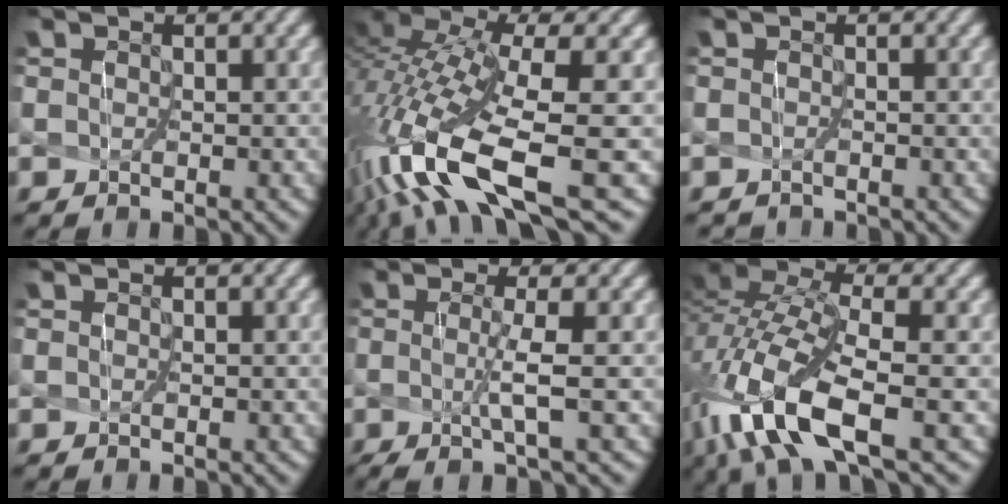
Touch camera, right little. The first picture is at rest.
{"total": 12.5, "force": [-4.6, 3.9, 10.9], "torque": [-0.247, -0.004, -0.067]}
{"total": 1.1, "force": [-0.9, -0.2, -0.6], "torque": [0.007, -0.004, -0.011]}
{"total": 0.0}
{"total": 3.0, "force": [-1.0, -0.6, 2.8], "torque": [-0.065, -0.013, -0.008]}
{"total": 9.6, "force": [-4.7, 3.0, 7.8], "torque": [-0.170, -0.004, -0.086]}